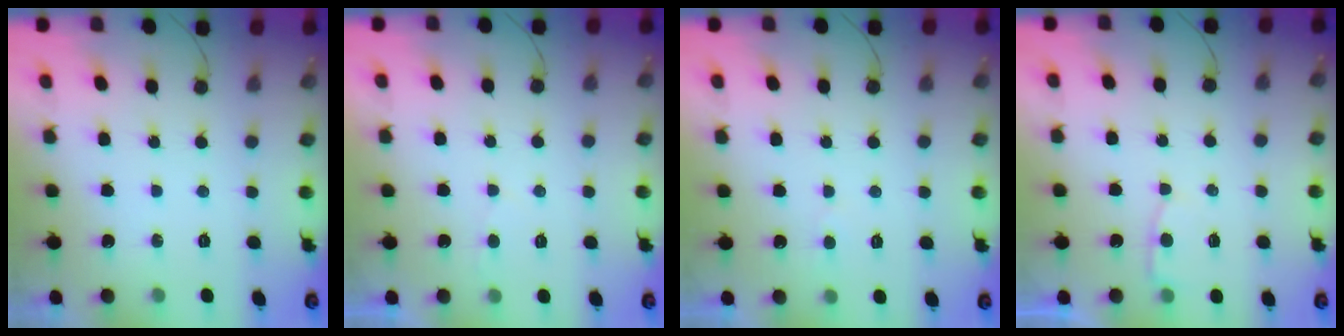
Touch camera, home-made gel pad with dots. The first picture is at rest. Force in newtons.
{"total": 2.1, "press": 2.1, "slide": 0.2}
{"total": 2.7, "press": 2.7, "slide": 0.3}
{"total": 3.8, "press": 3.7, "slide": 0.4}